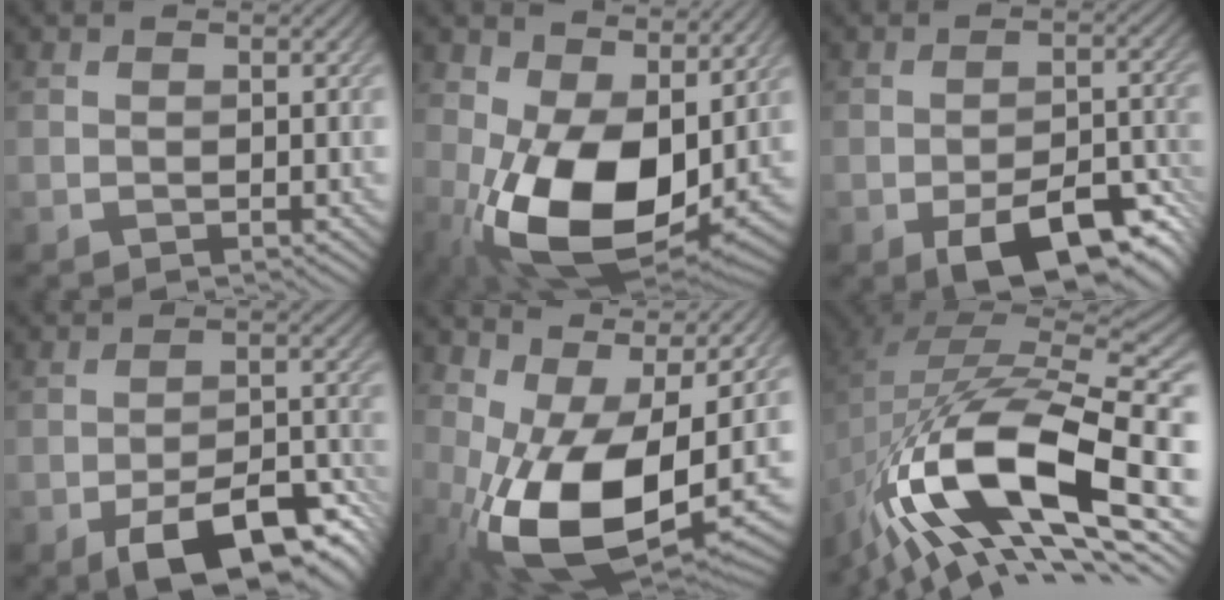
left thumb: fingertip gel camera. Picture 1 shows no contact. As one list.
[{"total": 15.7, "force": [0.3, 9.8, 12.3], "torque": [-0.230, -0.037, 0.009]}, {"total": 9.3, "force": [-5.0, 4.0, 6.8], "torque": [-0.106, -0.014, -0.067]}, {"total": 10.7, "force": [-6.3, 4.2, 7.6], "torque": [-0.115, -0.007, -0.097]}, {"total": 14.6, "force": [-0.1, 8.0, 12.3], "torque": [-0.234, -0.027, 0.002]}, {"total": 17.0, "force": [-6.3, 7.9, 13.6], "torque": [-0.262, -0.012, -0.116]}]